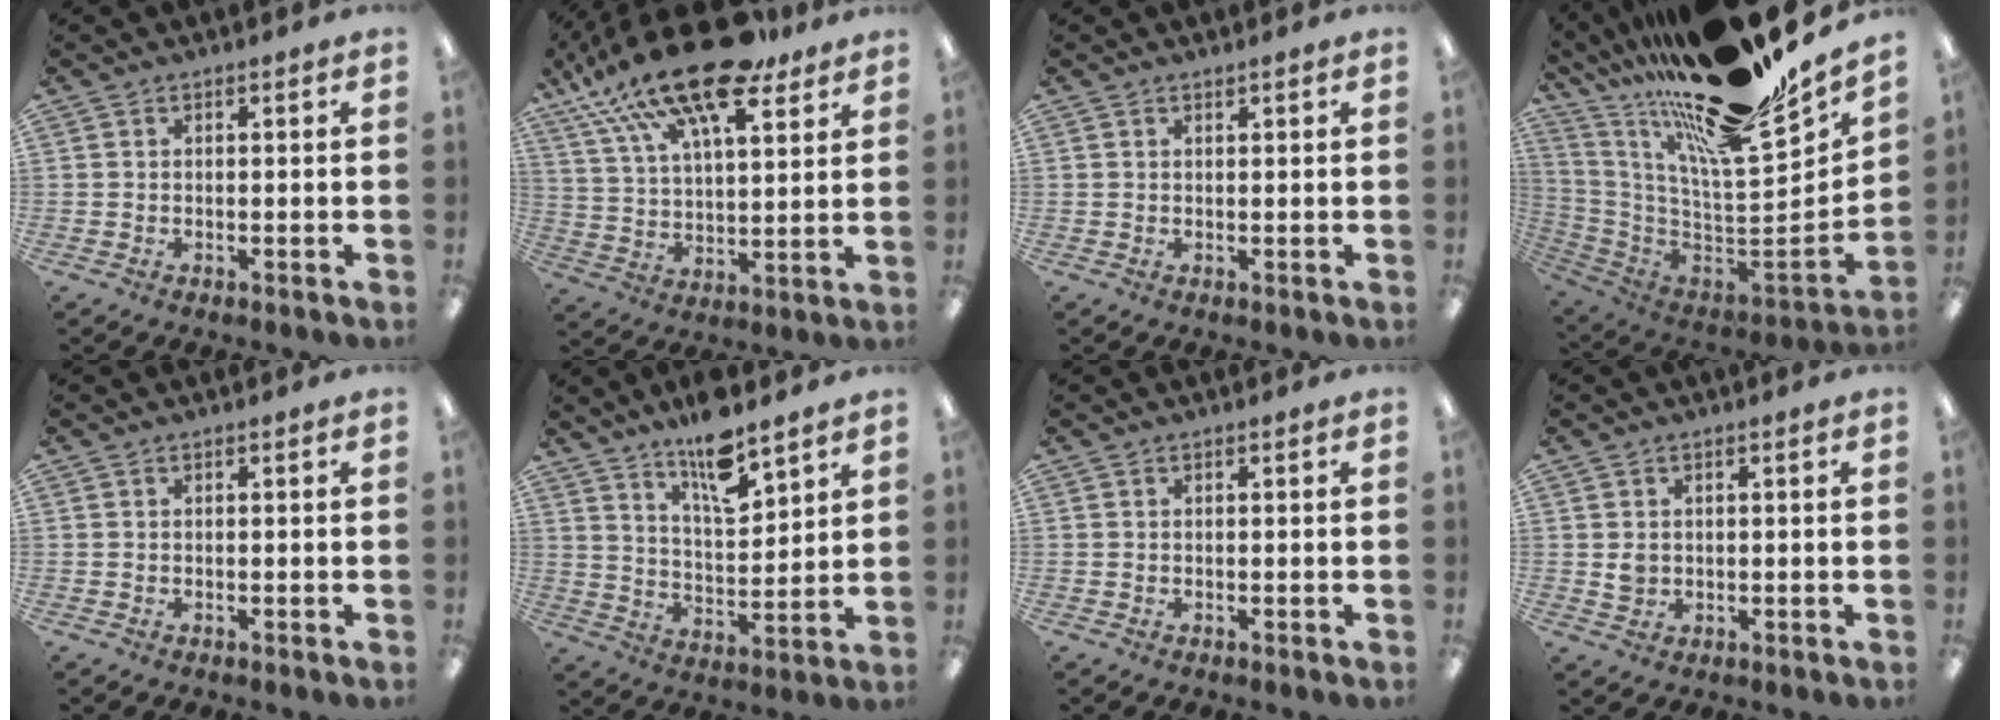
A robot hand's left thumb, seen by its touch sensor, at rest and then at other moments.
{"total": 21.9, "force": [15.5, 7.5, 13.6], "torque": [-0.238, -0.083, 0.267]}
{"total": 0.7, "force": [0.7, 0.1, 0.2], "torque": [-0.006, 0.000, 0.014]}
{"total": 23.6, "force": [16.7, 5.3, 15.9], "torque": [-0.216, -0.141, 0.276]}
{"total": 0.0}
{"total": 12.8, "force": [10.0, 3.6, 7.1], "torque": [-0.117, -0.059, 0.171]}
{"total": 0.0}
{"total": 2.2, "force": [0.7, 1.9, 0.9], "torque": [-0.012, 0.001, 0.010]}